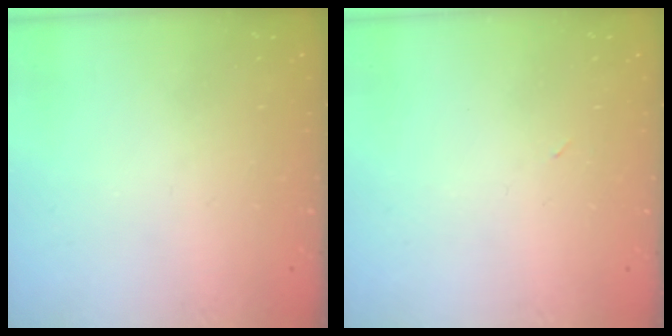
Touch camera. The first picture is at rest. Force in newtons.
{"total": 2.4, "press": 2.3, "slide": 0.8}